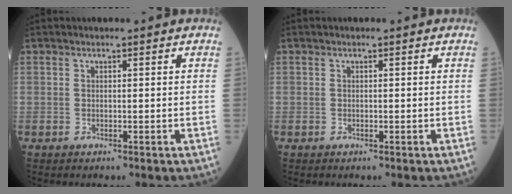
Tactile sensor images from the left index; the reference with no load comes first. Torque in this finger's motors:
{"motor_torque": [-0.19, 0.06, -0.03, -0.01]}